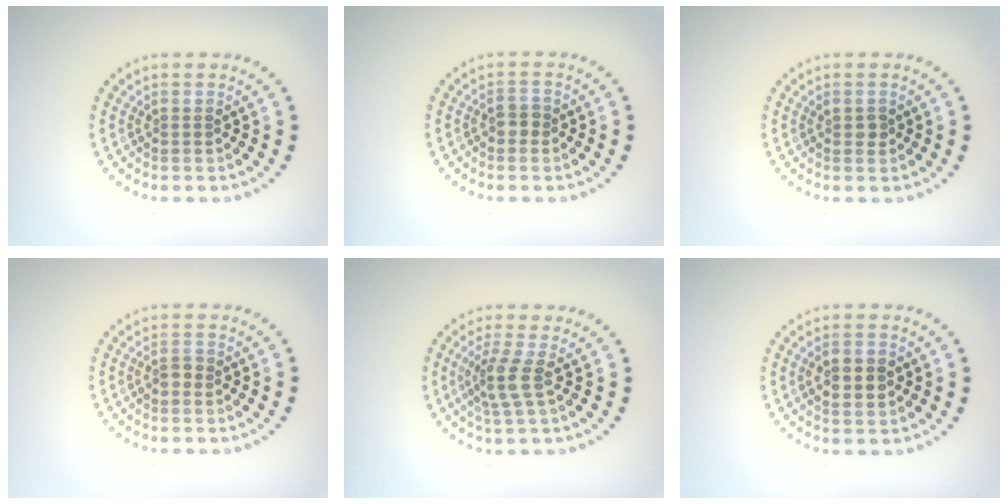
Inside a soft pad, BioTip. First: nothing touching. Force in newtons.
{"total": 1.4, "press": 1.3, "slide": 0.4}
{"total": 1.0, "press": 1.0, "slide": 0.2}
{"total": 1.1, "press": 1.0, "slide": 0.2}
{"total": 2.5, "press": 1.9, "slide": 1.6}
{"total": 2.6, "press": 2.6, "slide": 0.1}